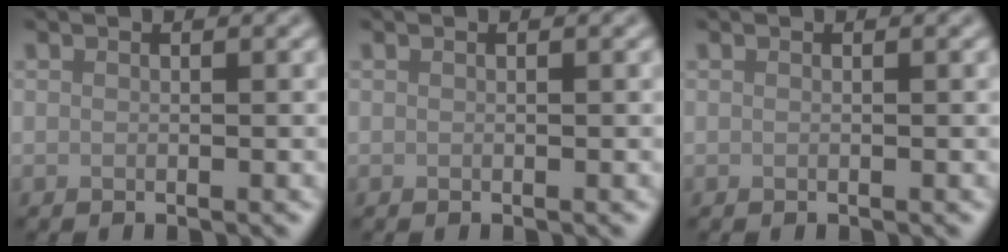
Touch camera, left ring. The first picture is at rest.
{"total": 0.0}
{"total": 0.0}